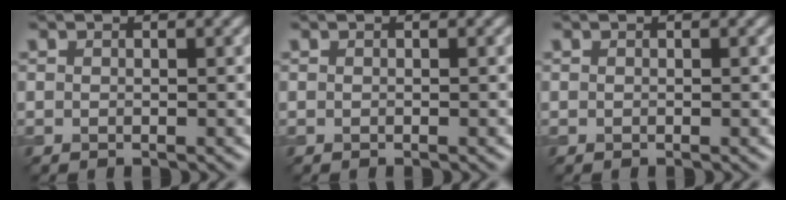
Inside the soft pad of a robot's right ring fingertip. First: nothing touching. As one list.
[{"total": 0.0}, {"total": 0.0}]